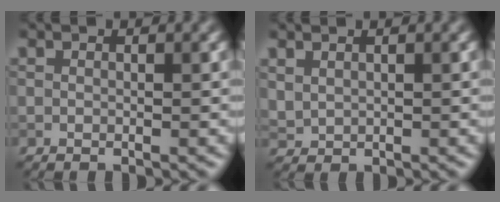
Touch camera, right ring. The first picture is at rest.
{"total": 1.0, "force": [0.8, 0.6, 0.3], "torque": [-0.008, -0.002, 0.023]}